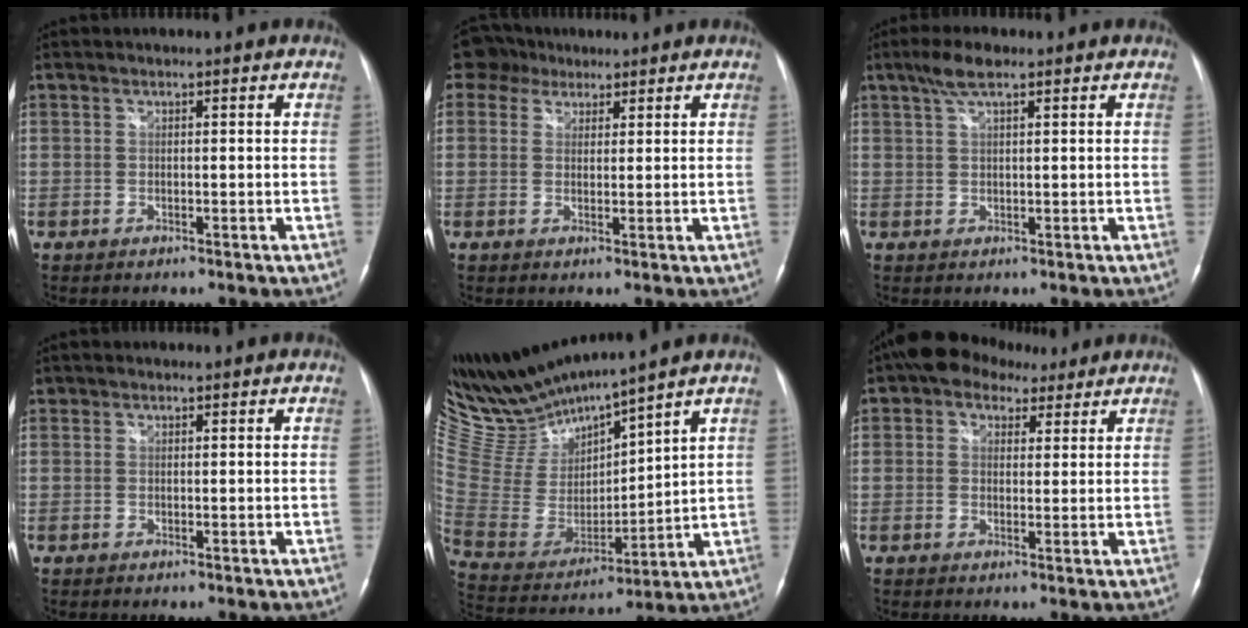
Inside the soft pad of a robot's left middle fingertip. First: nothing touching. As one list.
[{"total": 5.4, "force": [3.6, 3.8, 1.2], "torque": [-0.028, 0.030, 0.068]}, {"total": 4.0, "force": [2.6, 0.8, 2.9], "torque": [-0.062, 0.012, 0.052]}, {"total": 0.7, "force": [0.5, 0.5, 0.1], "torque": [0.000, 0.002, 0.007]}, {"total": 14.0, "force": [13.4, -0.3, 4.1], "torque": [-0.102, -0.011, 0.284]}, {"total": 7.0, "force": [4.5, 4.6, 3.0], "torque": [-0.046, 0.031, 0.072]}]